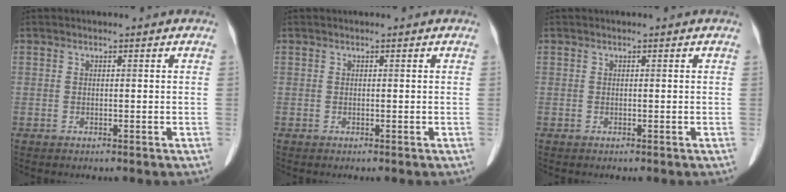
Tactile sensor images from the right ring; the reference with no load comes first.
{"total": 0.0}
{"total": 0.0}